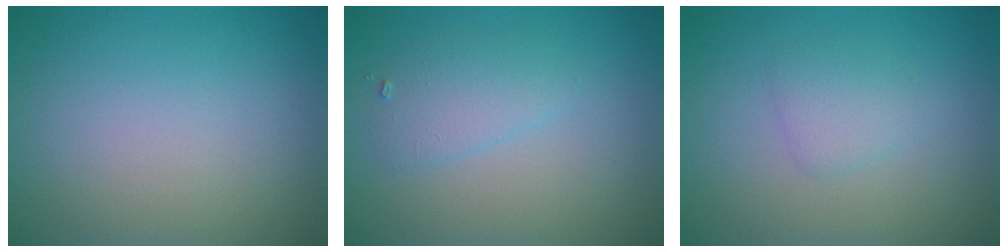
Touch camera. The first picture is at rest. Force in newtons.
{"total": 2.0, "press": 2.0, "slide": 0.1}
{"total": 1.6, "press": 1.6, "slide": 0.0}